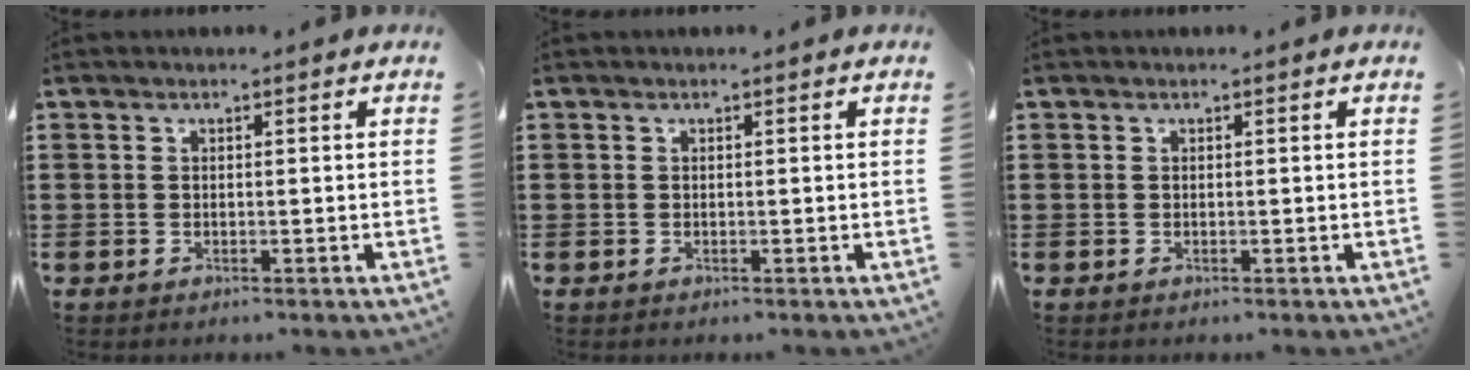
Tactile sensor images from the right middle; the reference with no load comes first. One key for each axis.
{"total": 0.0}
{"total": 0.0}